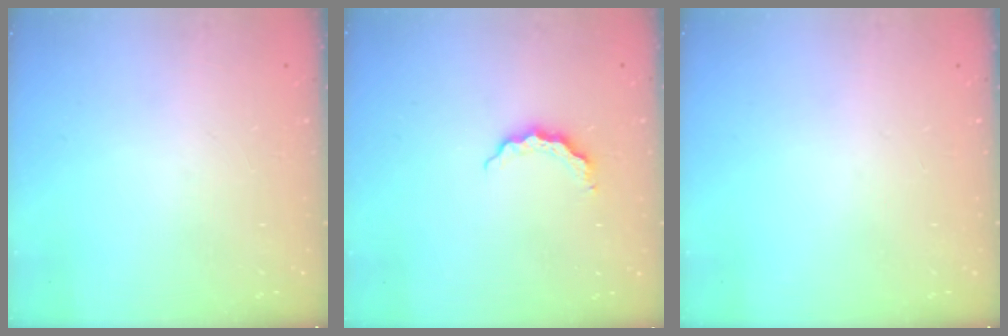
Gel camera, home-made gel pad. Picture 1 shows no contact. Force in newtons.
{"total": 5.1, "press": 5.1, "slide": 0.4}
{"total": 0.0}